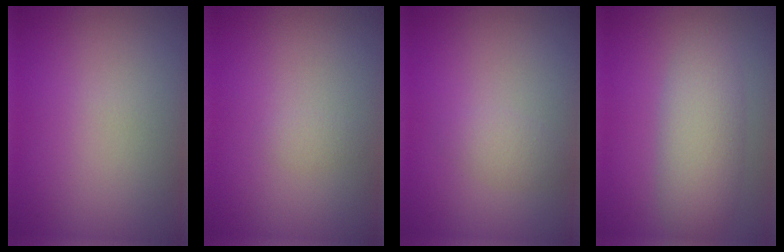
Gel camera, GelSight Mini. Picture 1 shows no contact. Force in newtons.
{"total": 0.7, "press": 0.7, "slide": 0.0}
{"total": 1.4, "press": 1.4, "slide": 0.0}
{"total": 4.3, "press": 4.3, "slide": 0.0}